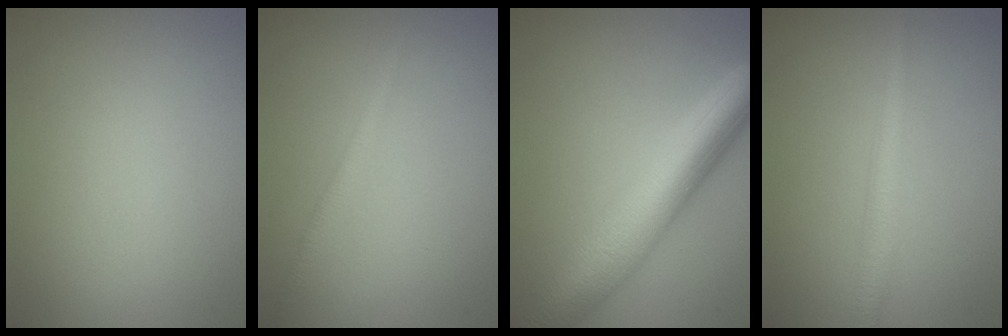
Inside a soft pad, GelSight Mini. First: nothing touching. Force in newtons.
{"total": 1.3, "press": 1.3, "slide": 0.0}
{"total": 8.6, "press": 8.6, "slide": 0.4}
{"total": 2.5, "press": 2.5, "slide": 0.0}